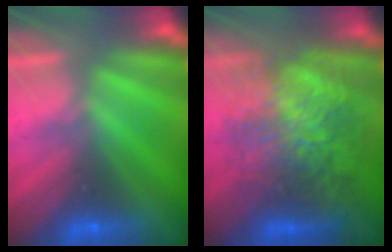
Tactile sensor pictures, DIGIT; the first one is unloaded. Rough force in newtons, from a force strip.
{"total": 7.1}